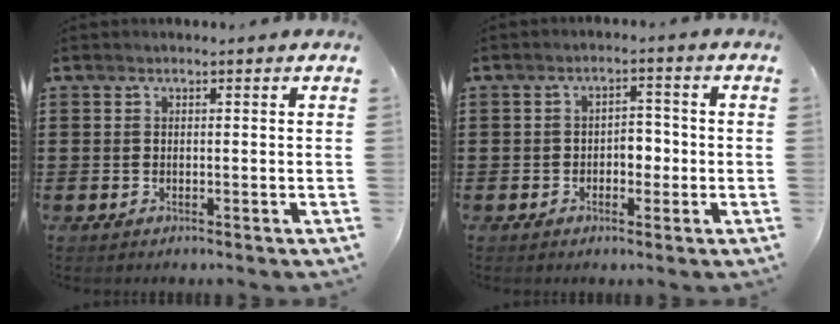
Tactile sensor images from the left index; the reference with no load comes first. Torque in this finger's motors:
{"motor_torque": [0.02, 0.02, 0.14, 0.00]}